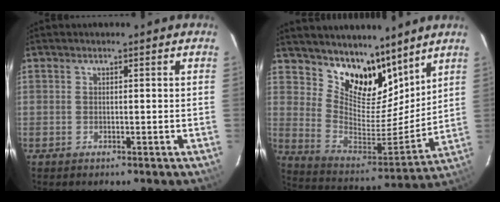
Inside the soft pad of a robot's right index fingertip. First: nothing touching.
{"total": 15.5, "force": [11.7, 7.7, 6.6], "torque": [-0.133, -0.017, 0.216]}